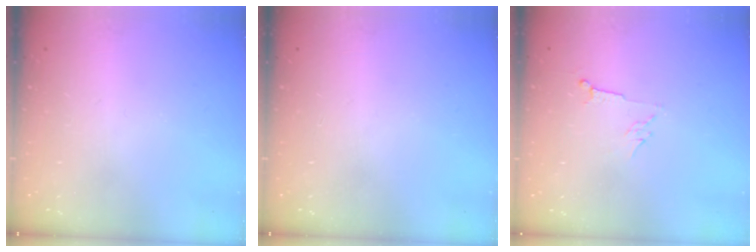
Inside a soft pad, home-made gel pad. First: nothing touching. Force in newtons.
{"total": 0.0}
{"total": 4.0, "press": 4.0, "slide": 0.7}